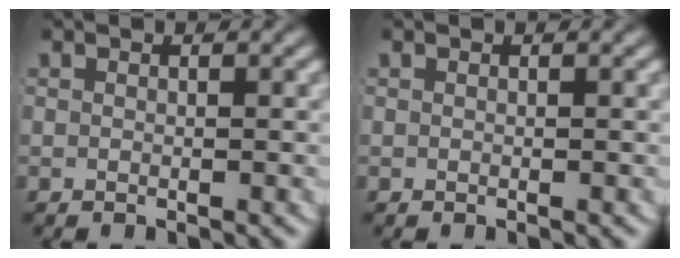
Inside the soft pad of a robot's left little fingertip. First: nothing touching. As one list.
[{"total": 0.0}]